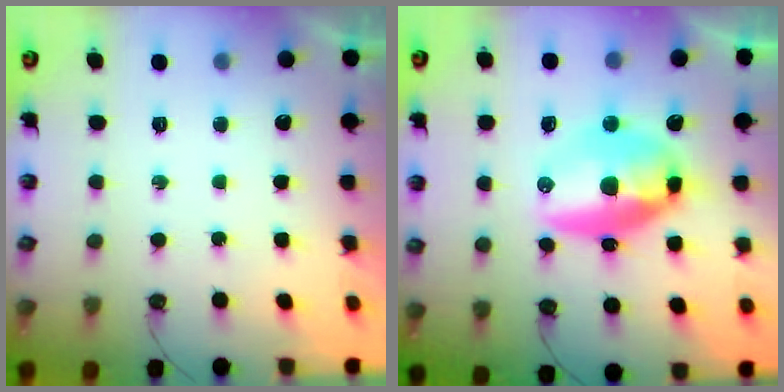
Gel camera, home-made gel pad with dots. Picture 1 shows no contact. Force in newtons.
{"total": 13.5, "press": 13.2, "slide": 2.9}